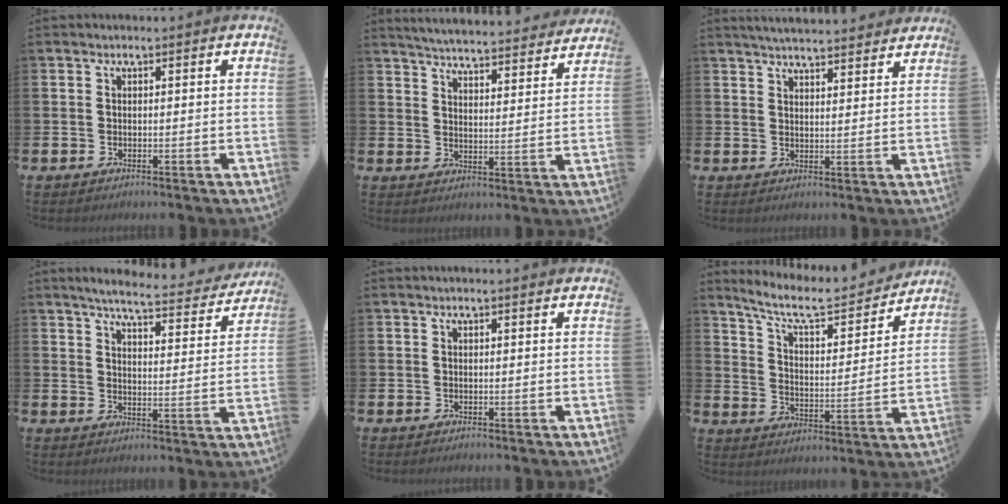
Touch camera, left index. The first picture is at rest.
{"total": 5.2, "force": [5.1, 0.2, 0.6], "torque": [-0.031, -0.045, 0.088]}
{"total": 4.3, "force": [4.3, 0.0, 0.5], "torque": [-0.018, -0.024, 0.077]}
{"total": 5.6, "force": [5.2, 0.4, 1.9], "torque": [-0.047, -0.038, 0.085]}
{"total": 0.5, "force": [0.5, -0.1, 0.2], "torque": [0.003, -0.003, 0.007]}
{"total": 8.6, "force": [7.5, 2.2, 3.5], "torque": [-0.100, -0.049, 0.127]}